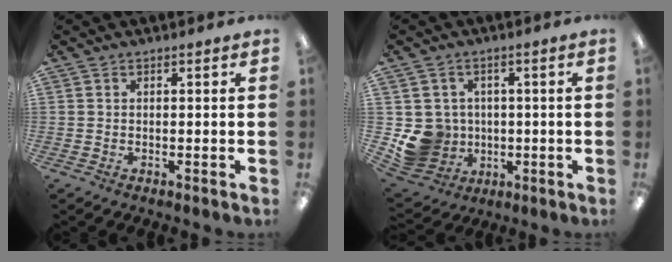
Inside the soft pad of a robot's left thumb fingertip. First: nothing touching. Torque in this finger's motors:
{"motor_torque": [0.00, 0.12, 0.00, 0.03, 0.01]}